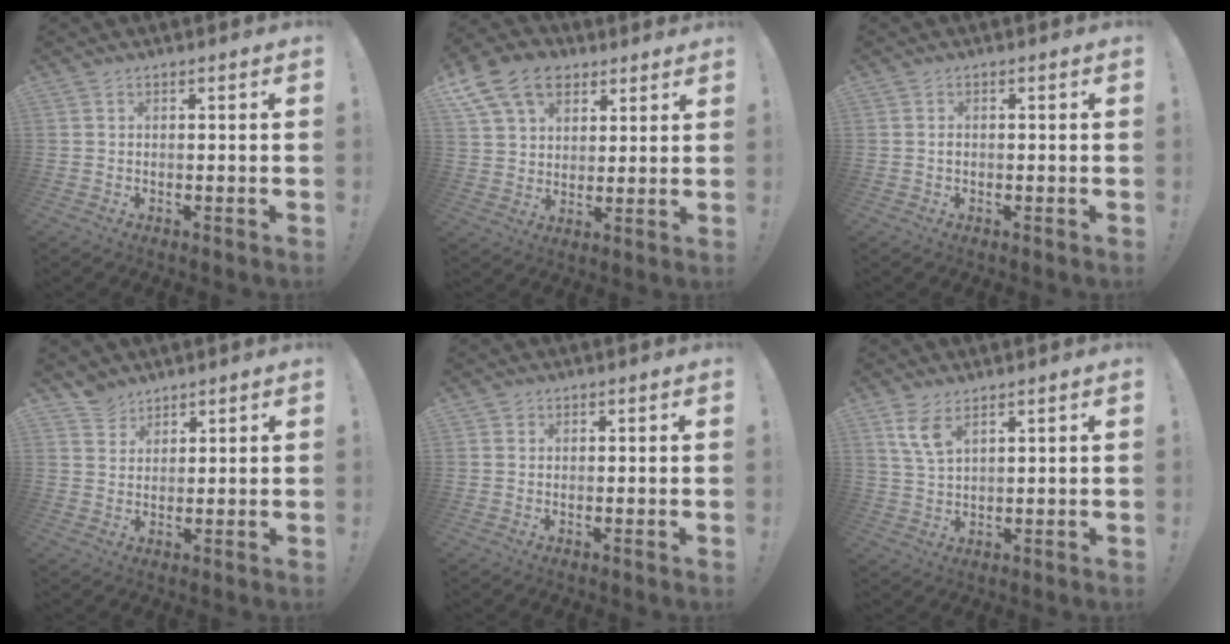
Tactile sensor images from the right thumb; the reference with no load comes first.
{"total": 15.2, "force": [7.9, 10.8, 7.3], "torque": [-0.123, -0.035, 0.155]}
{"total": 0.6, "force": [-0.2, 0.4, 0.3], "torque": [-0.006, 0.002, -0.004]}
{"total": 4.8, "force": [4.0, 2.6, 0.3], "torque": [0.002, -0.029, 0.076]}
{"total": 1.0, "force": [0.6, 0.8, 0.1], "torque": [0.007, -0.002, 0.009]}
{"total": 6.0, "force": [3.7, 2.2, 4.2], "torque": [-0.071, -0.020, 0.067]}